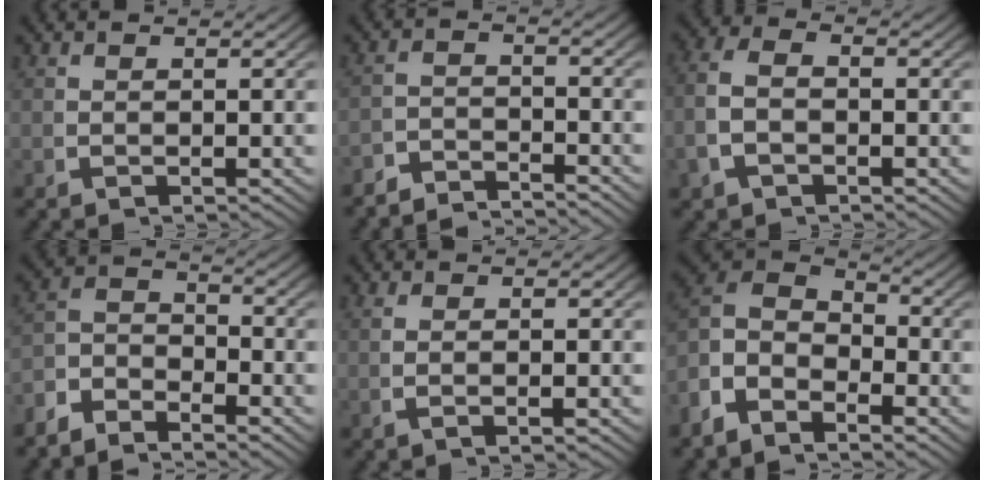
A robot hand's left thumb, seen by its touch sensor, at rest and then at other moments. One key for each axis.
{"total": 4.0, "fx": -4.0, "fy": 0.4, "fz": 0.0, "tx": 0.012, "ty": -0.010, "tz": -0.074}
{"total": 3.7, "fx": -0.5, "fy": 2.6, "fz": 2.6, "tx": -0.070, "ty": -0.002, "tz": -0.008}
{"total": 3.5, "fx": -2.0, "fy": 2.3, "fz": 1.7, "tx": -0.015, "ty": -0.007, "tz": -0.047}
{"total": 1.0, "fx": 0.2, "fy": 0.0, "fz": 1.0, "tx": -0.023, "ty": 0.005, "tz": 0.005}
{"total": 8.1, "fx": 1.2, "fy": 6.1, "fz": 5.1, "tx": -0.099, "ty": 0.008, "tz": -0.002}